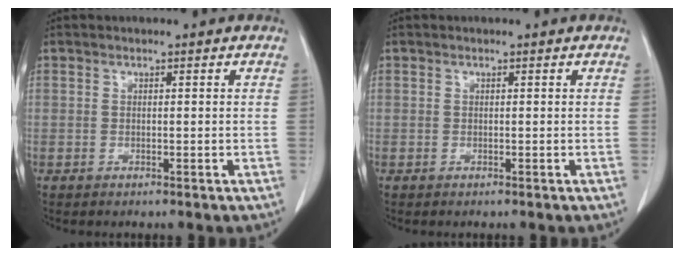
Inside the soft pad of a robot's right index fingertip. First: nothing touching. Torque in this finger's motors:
{"motor_torque": [0.06, -0.02, -0.02, 0.01]}